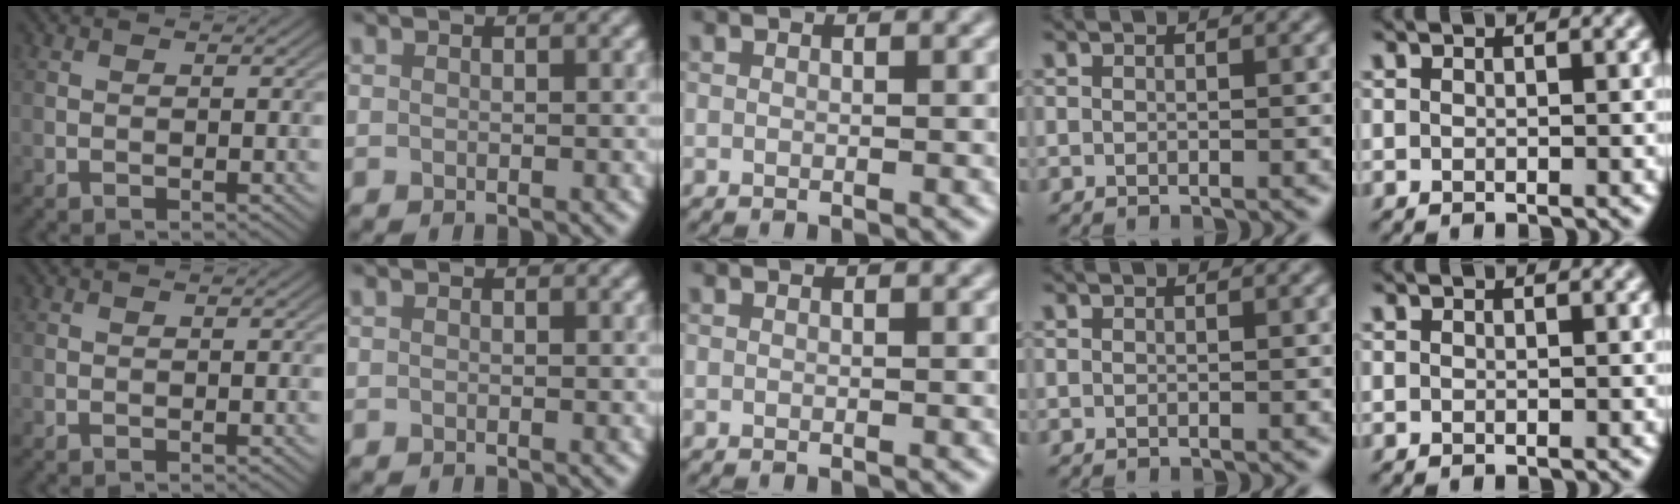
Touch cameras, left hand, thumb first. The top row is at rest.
{}